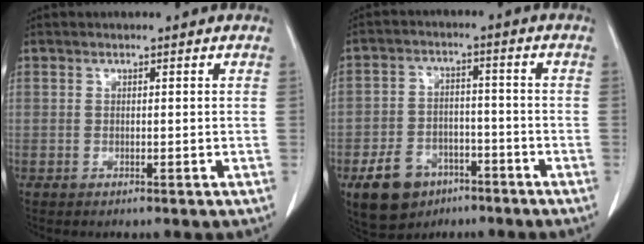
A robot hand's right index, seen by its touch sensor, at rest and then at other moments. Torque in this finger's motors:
{"motor_torque": [-0.06, -0.07, -0.18, -0.10]}